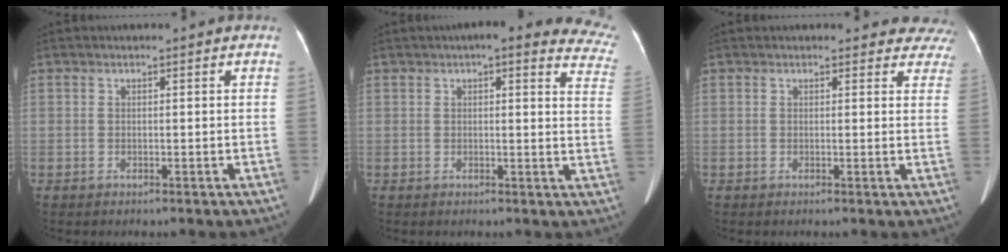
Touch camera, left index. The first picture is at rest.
{"total": 15.0, "force": [12.7, 3.5, 7.2], "torque": [-0.050, -0.008, 0.111]}
{"total": 7.8, "force": [7.2, 3.0, 0.4], "torque": [0.047, -0.010, 0.040]}